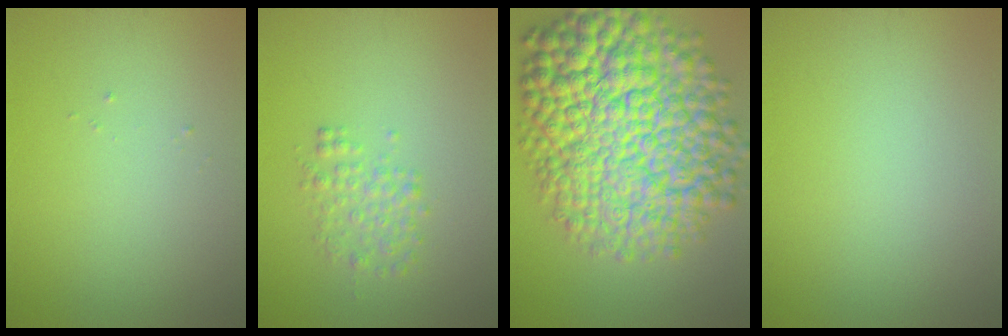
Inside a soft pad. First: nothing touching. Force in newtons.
{"total": 2.0, "press": 2.0, "slide": 0.0}
{"total": 15.8, "press": 15.8, "slide": 0.3}
{"total": 0.0}